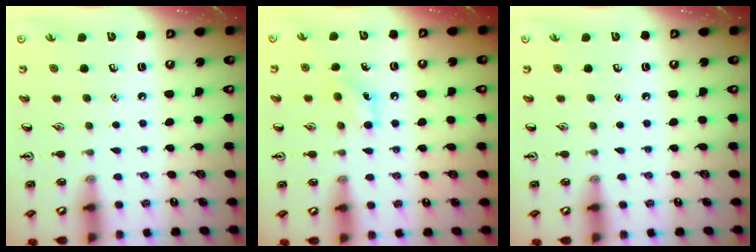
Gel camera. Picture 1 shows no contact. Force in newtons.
{"total": 5.8, "press": 5.5, "slide": 1.7}
{"total": 0.0}